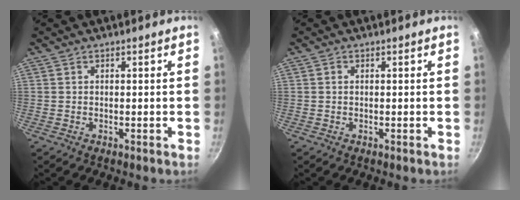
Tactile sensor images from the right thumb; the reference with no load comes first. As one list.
[{"total": 0.6, "force": [0.1, 0.5, 0.4], "torque": [-0.005, 0.004, 0.000]}]